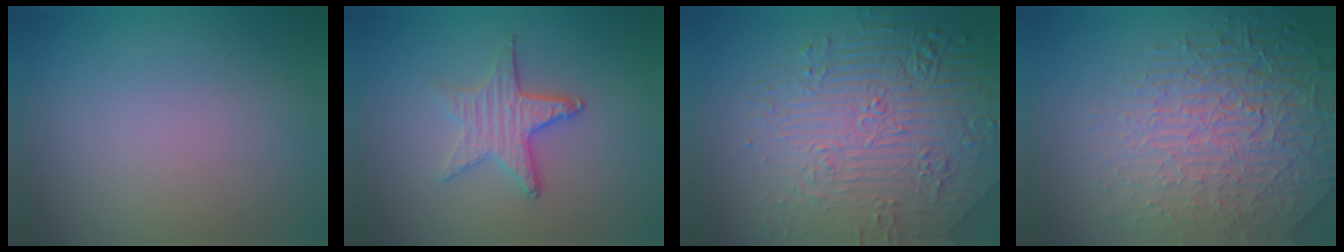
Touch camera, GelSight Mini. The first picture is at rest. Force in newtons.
{"total": 3.5, "press": 2.9, "slide": 2.0}
{"total": 8.2, "press": 6.2, "slide": 5.3}
{"total": 8.8, "press": 6.0, "slide": 6.5}